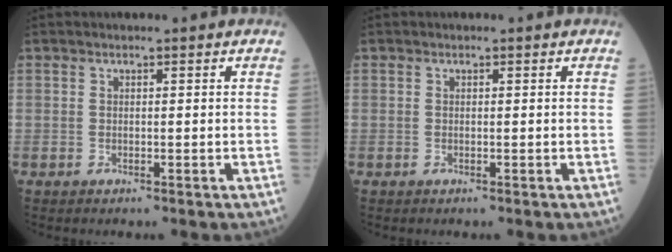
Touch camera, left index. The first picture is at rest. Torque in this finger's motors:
{"motor_torque": [0.00, 0.00, 0.00, 0.00]}